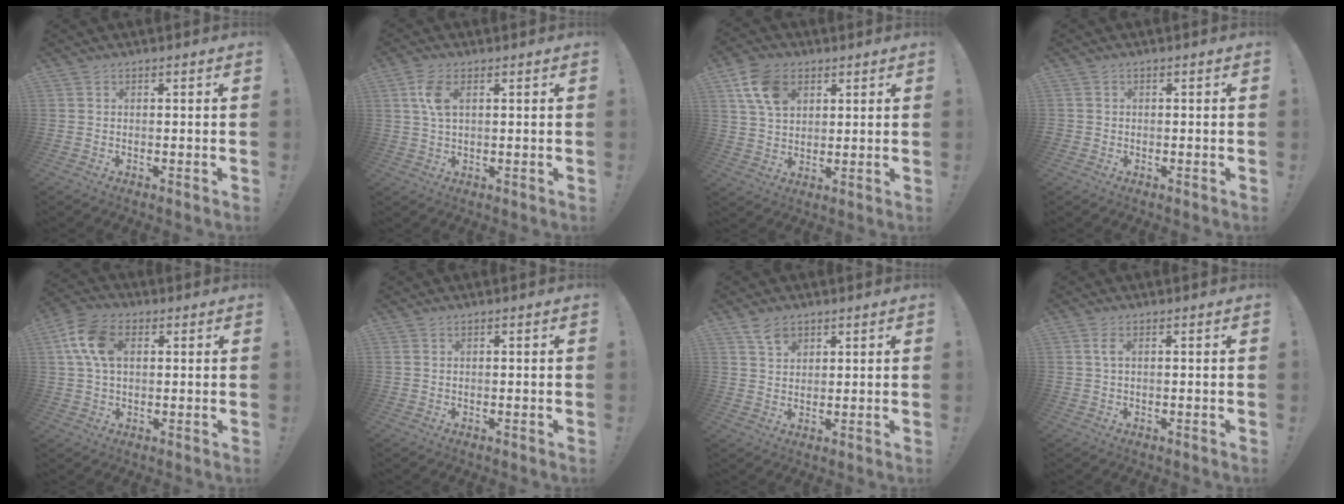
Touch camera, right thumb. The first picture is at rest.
{"total": 6.2, "force": [1.9, 3.0, 5.1], "torque": [-0.111, 0.000, 0.031]}
{"total": 11.5, "force": [5.2, 7.8, 6.7], "torque": [-0.120, -0.006, 0.101]}
{"total": 1.0, "force": [-0.2, 1.0, 0.2], "torque": [-0.007, 0.005, -0.002]}
{"total": 12.3, "force": [3.2, 8.0, 8.7], "torque": [-0.173, 0.011, 0.063]}
{"total": 0.9, "force": [0.5, 0.3, 0.6], "torque": [-0.018, 0.004, 0.011]}
{"total": 4.9, "force": [3.3, 2.9, 2.2], "torque": [-0.026, -0.015, 0.059]}
{"total": 2.2, "force": [0.7, 0.5, 2.1], "torque": [-0.040, 0.002, 0.011]}